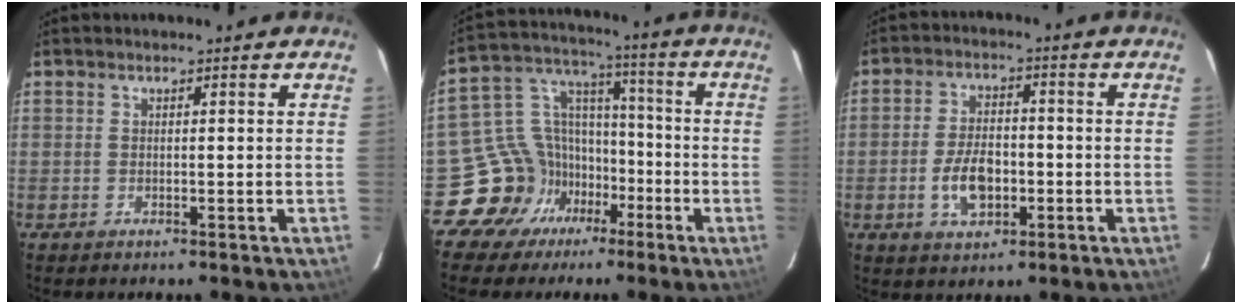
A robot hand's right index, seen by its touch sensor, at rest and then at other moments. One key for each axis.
{"total": 12.6, "fx": -7.0, "fy": 10.3, "fz": 1.4, "tx": -0.036, "ty": 0.065, "tz": -0.119}
{"total": 7.9, "fx": -2.4, "fy": 4.5, "fz": 6.0, "tx": -0.119, "ty": 0.007, "tz": -0.036}